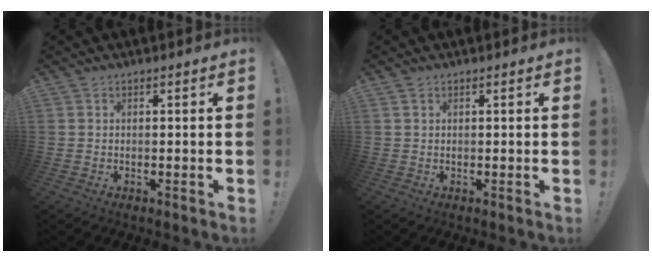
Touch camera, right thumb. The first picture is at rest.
{"total": 0.7, "force": [0.5, 0.4, 0.2], "torque": [0.000, -0.001, 0.009]}